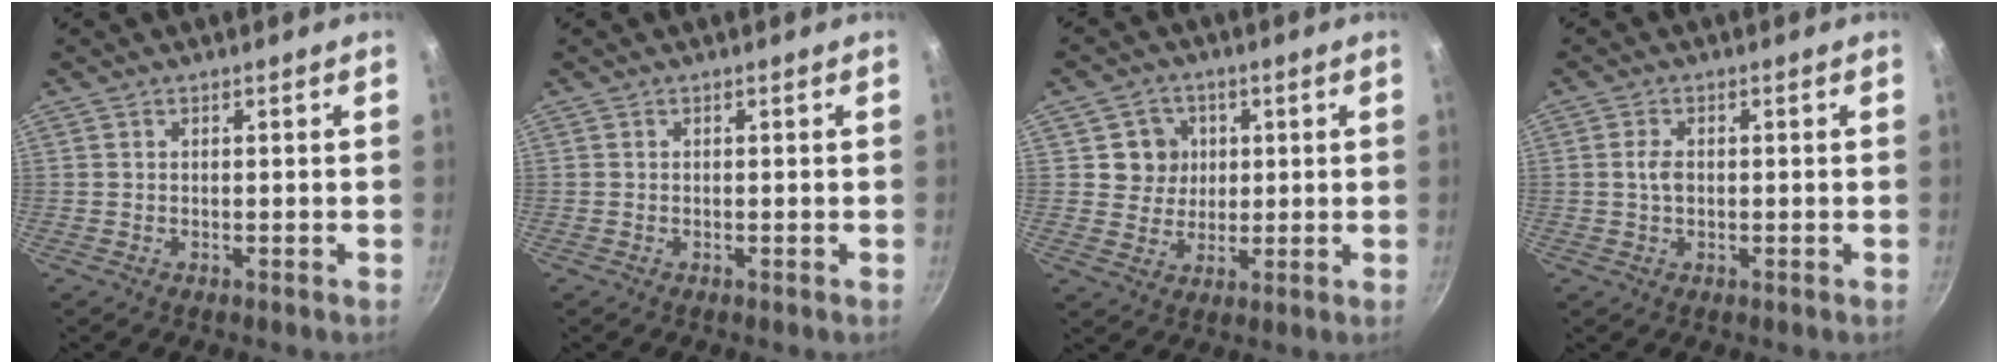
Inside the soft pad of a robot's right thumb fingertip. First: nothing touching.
{"total": 0.0}
{"total": 6.5, "force": [1.6, 6.2, 1.6], "torque": [0.014, -0.003, 0.024]}
{"total": 2.7, "force": [0.0, 1.7, 2.0], "torque": [-0.036, 0.005, -0.001]}